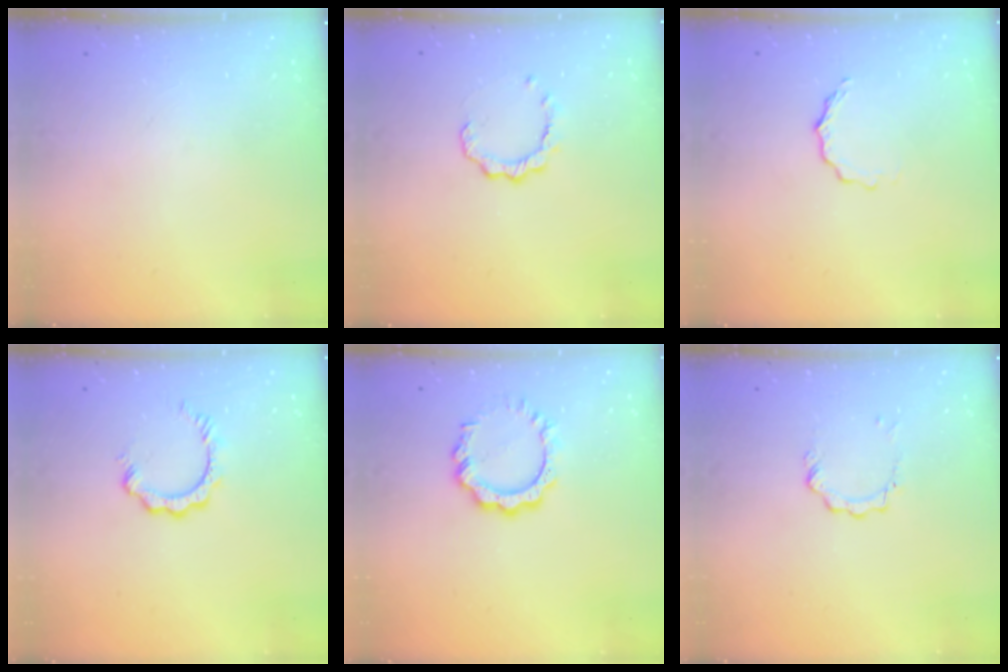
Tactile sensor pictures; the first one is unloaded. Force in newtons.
{"total": 2.5, "press": 2.5, "slide": 0.3}
{"total": 4.9, "press": 4.9, "slide": 0.5}
{"total": 2.9, "press": 2.9, "slide": 0.4}
{"total": 8.1, "press": 8.0, "slide": 0.8}
{"total": 2.9, "press": 2.9, "slide": 0.2}